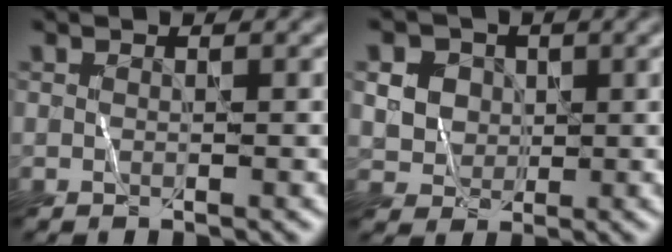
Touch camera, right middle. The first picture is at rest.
{"total": 3.6, "force": [1.2, 3.2, 1.1], "torque": [-0.019, 0.004, 0.023]}